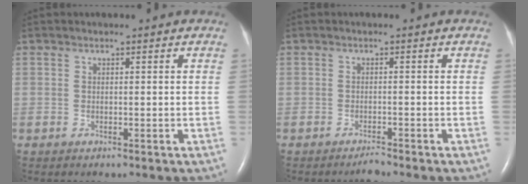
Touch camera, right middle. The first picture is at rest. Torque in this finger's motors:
{"motor_torque": [-0.20, 0.21, -0.03, -0.01]}